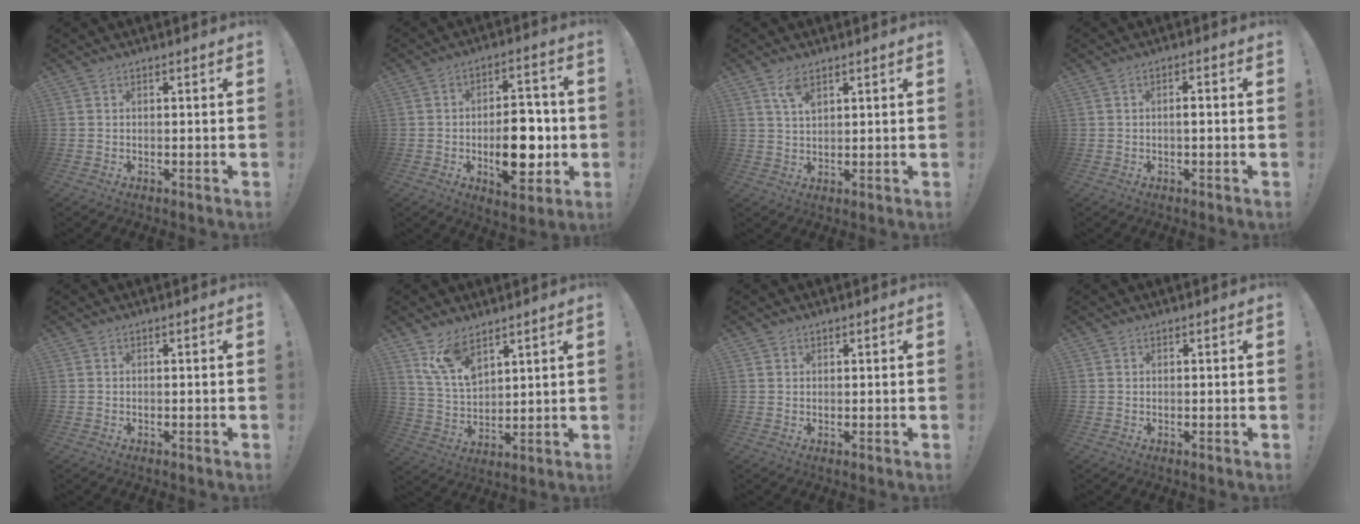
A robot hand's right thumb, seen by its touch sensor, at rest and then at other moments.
{"total": 15.1, "force": [-3.0, 7.7, 12.6], "torque": [-0.181, 0.011, -0.046]}
{"total": 5.2, "force": [3.3, 2.2, 3.3], "torque": [-0.061, -0.012, 0.060]}
{"total": 2.0, "force": [-0.9, 0.2, 1.8], "torque": [-0.033, 0.005, -0.017]}
{"total": 0.0}
{"total": 11.2, "force": [8.2, 5.7, 5.0], "torque": [-0.106, -0.042, 0.163]}
{"total": 1.1, "force": [0.8, 0.7, 0.0], "torque": [0.006, -0.003, 0.015]}
{"total": 0.5, "force": [0.4, 0.3, -0.1], "torque": [0.007, -0.003, 0.008]}